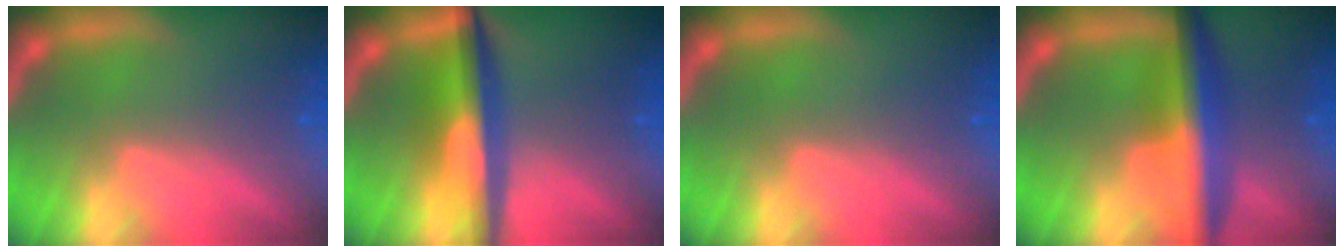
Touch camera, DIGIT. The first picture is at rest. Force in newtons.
{"total": 7.1}
{"total": 0.0}
{"total": 7.1}